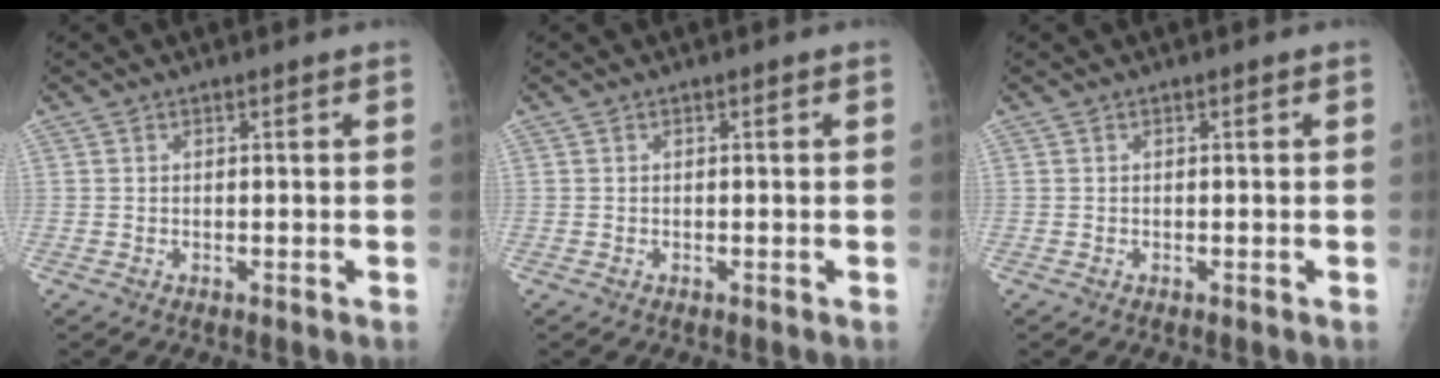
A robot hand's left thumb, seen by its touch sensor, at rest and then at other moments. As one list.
[{"total": 0.0}, {"total": 0.0}]